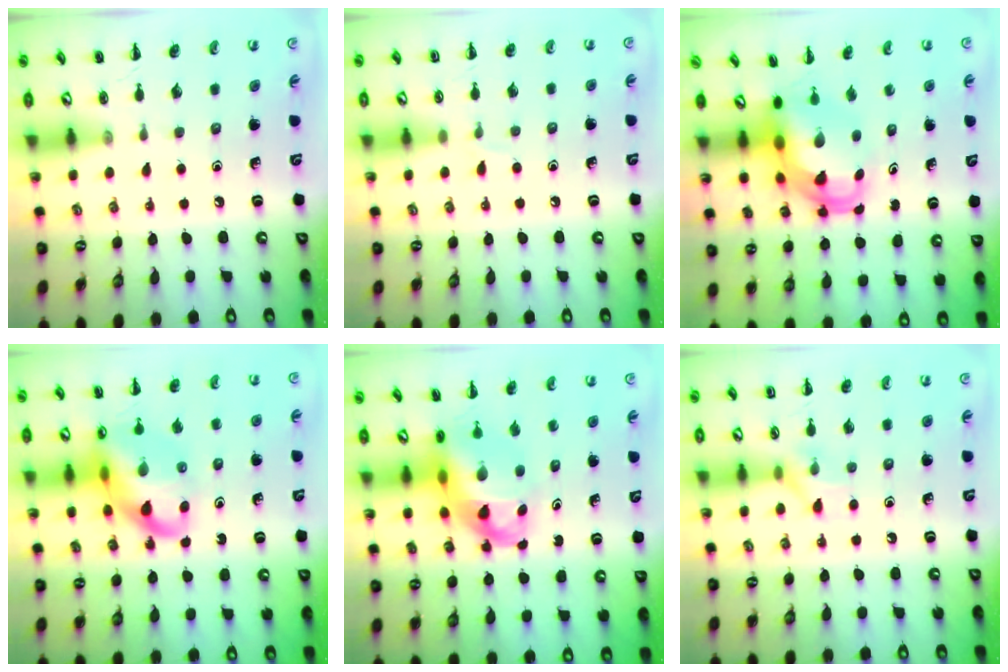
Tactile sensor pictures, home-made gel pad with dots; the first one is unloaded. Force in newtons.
{"total": 2.7, "press": 2.5, "slide": 1.0}
{"total": 6.3, "press": 6.1, "slide": 1.5}
{"total": 17.2, "press": 17.1, "slide": 2.5}
{"total": 10.1, "press": 9.8, "slide": 2.5}
{"total": 7.1, "press": 7.1, "slide": 0.8}